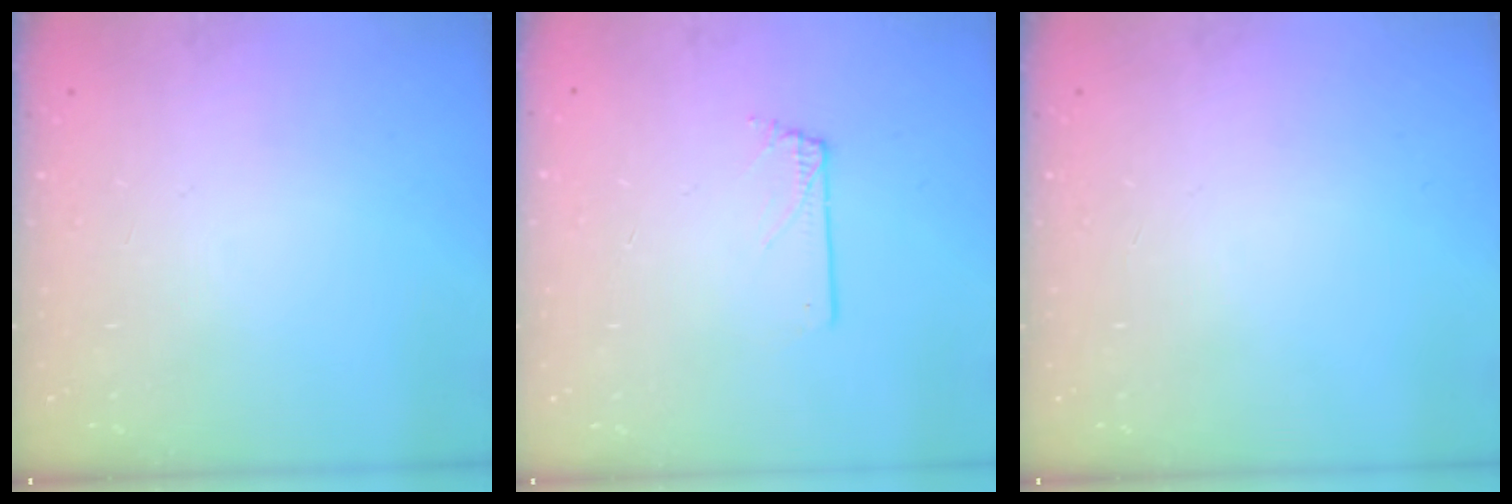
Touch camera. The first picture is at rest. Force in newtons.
{"total": 0.5, "press": 0.5, "slide": 0.1}
{"total": 0.0}